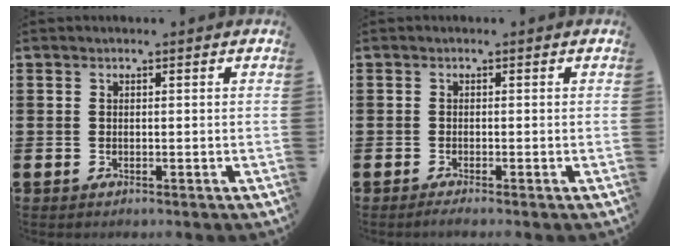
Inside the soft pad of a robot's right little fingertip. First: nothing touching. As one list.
[{"total": 0.6, "force": [-0.4, 0.0, 0.5], "torque": [-0.007, -0.003, -0.008]}]